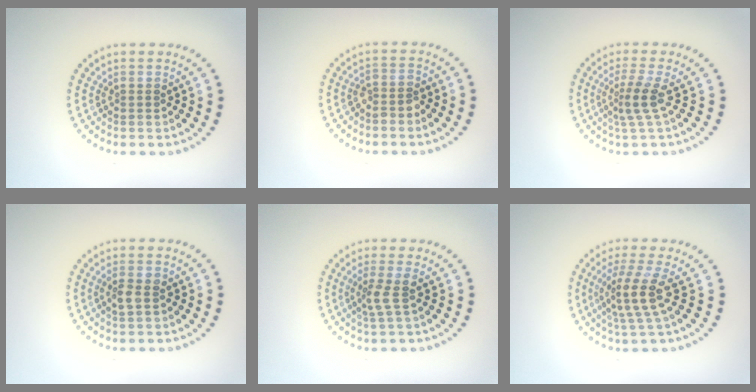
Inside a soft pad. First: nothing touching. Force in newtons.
{"total": 1.7, "press": 1.4, "slide": 1.0}
{"total": 2.4, "press": 1.7, "slide": 1.7}
{"total": 1.5, "press": 1.5, "slide": 0.3}
{"total": 1.9, "press": 1.5, "slide": 1.3}
{"total": 3.7, "press": 3.0, "slide": 2.2}